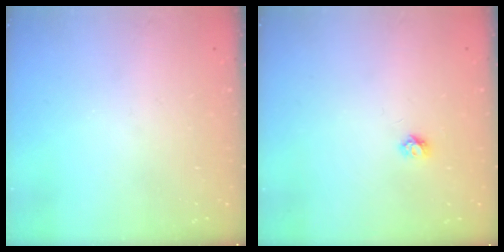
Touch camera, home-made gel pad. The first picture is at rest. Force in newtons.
{"total": 3.7, "press": 3.7, "slide": 0.4}